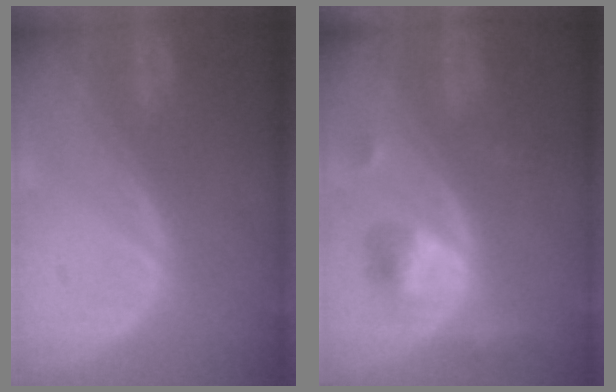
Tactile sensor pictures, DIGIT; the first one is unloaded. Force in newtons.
{"total": 5.5, "press": 5.3, "slide": 1.7}